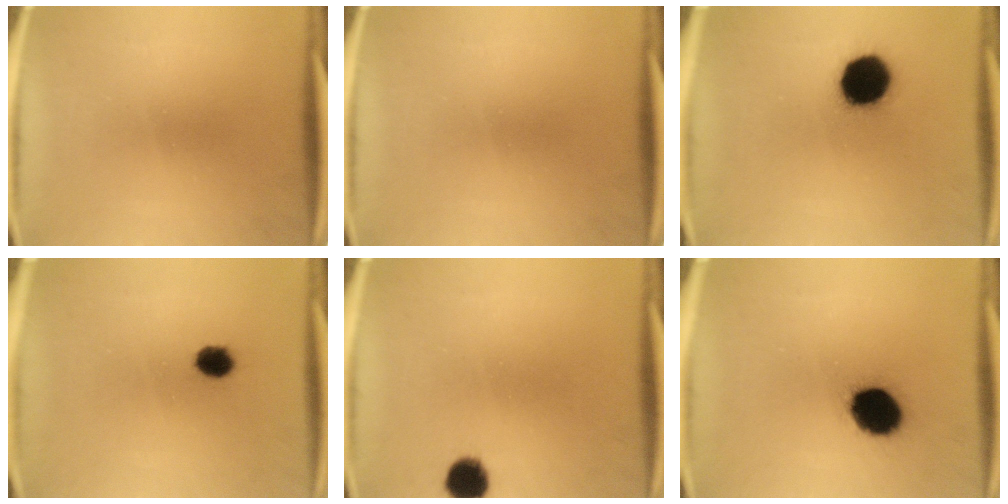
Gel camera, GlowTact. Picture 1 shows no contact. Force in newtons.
{"total": 0.0}
{"total": 14.6}
{"total": 3.4}
{"total": 5.6}
{"total": 13.6}